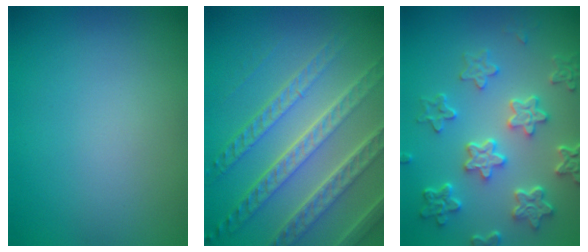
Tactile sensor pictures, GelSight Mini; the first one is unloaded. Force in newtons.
{"total": 8.0, "press": 5.4, "slide": 5.8}
{"total": 6.0, "press": 4.7, "slide": 3.8}